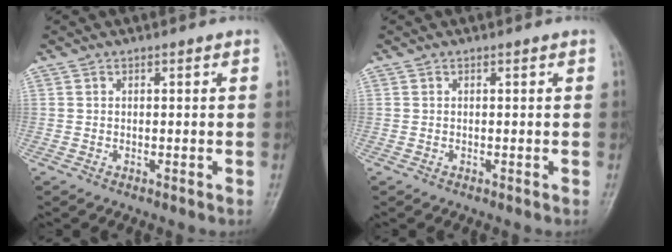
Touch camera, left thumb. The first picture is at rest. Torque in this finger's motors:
{"motor_torque": [-0.02, 0.02, -0.03, 0.02, 0.00]}